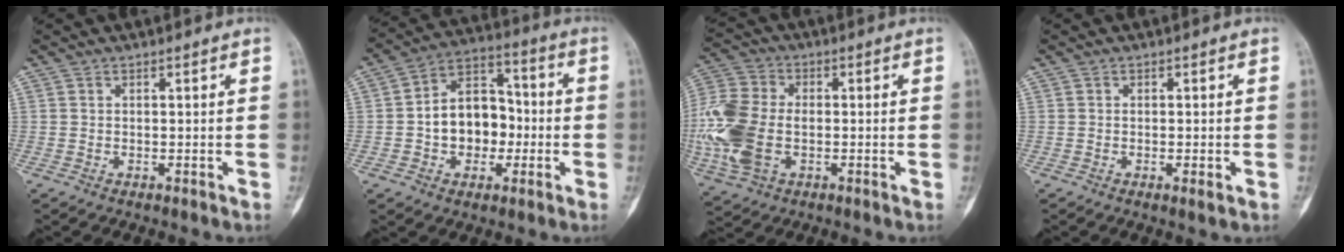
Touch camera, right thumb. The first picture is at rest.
{"total": 13.0, "force": [-1.6, 9.5, 8.8], "torque": [-0.097, 0.040, -0.033]}
{"total": 16.3, "force": [-2.4, 10.7, 12.1], "torque": [-0.286, 0.005, -0.045]}
{"total": 1.6, "force": [-0.5, 0.4, 1.5], "torque": [-0.028, -0.005, -0.009]}